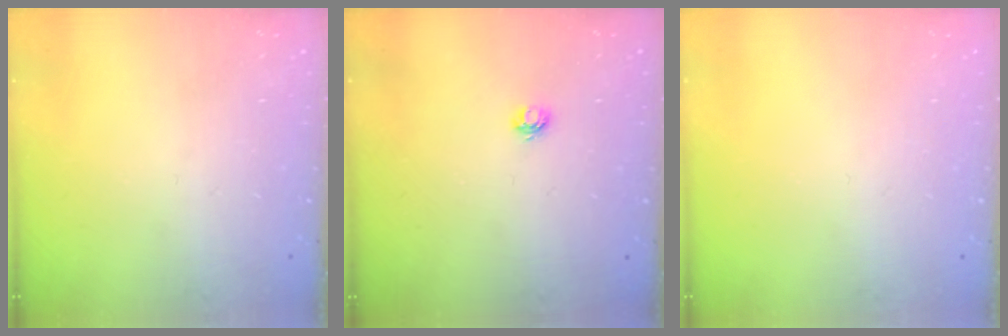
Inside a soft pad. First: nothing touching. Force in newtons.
{"total": 3.7, "press": 3.7, "slide": 0.5}
{"total": 0.0}